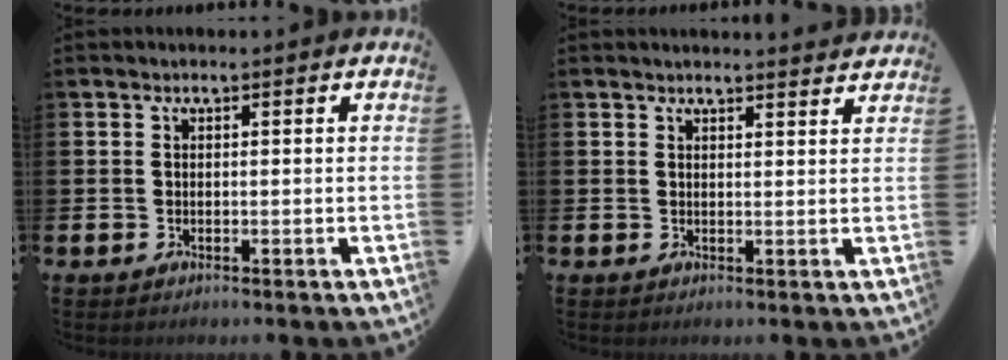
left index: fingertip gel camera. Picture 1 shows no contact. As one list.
[{"total": 2.0, "force": [2.0, 0.0, -0.1], "torque": [0.015, -0.016, 0.033]}]